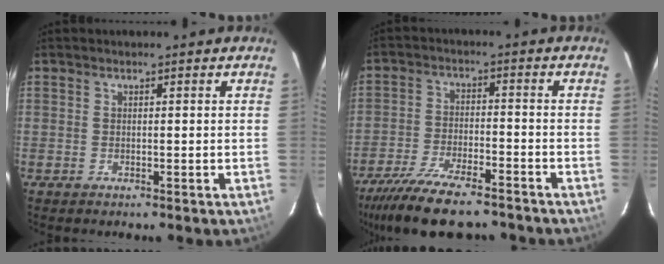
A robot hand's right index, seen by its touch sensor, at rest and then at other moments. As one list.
[{"total": 15.5, "force": [-12.7, 4.2, 7.8], "torque": [-0.171, -0.023, -0.212]}]